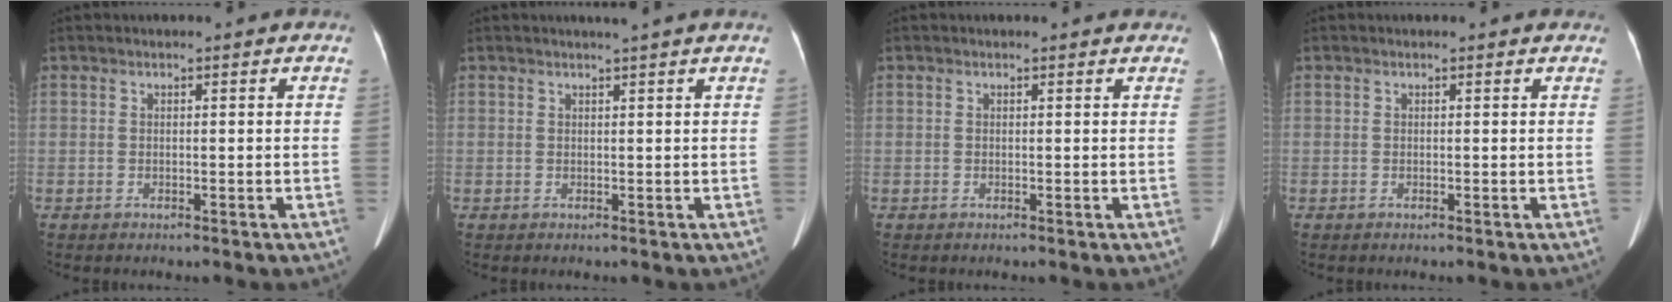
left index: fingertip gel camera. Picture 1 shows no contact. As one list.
[{"total": 2.0, "force": [1.7, -0.6, 0.9], "torque": [-0.014, 0.000, 0.027]}, {"total": 2.2, "force": [2.1, 0.6, 0.6], "torque": [-0.010, 0.005, 0.011]}, {"total": 1.5, "force": [1.4, 0.5, 0.4], "torque": [-0.011, 0.005, 0.004]}]